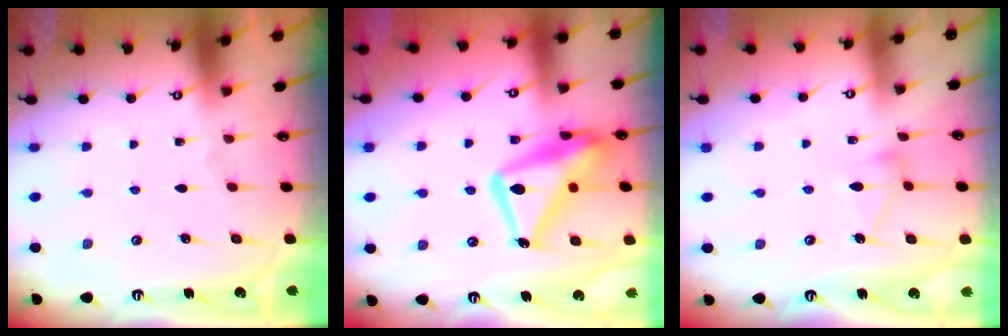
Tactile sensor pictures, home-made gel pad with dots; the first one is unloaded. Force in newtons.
{"total": 18.9, "press": 18.8, "slide": 1.8}
{"total": 7.6, "press": 7.6, "slide": 0.3}